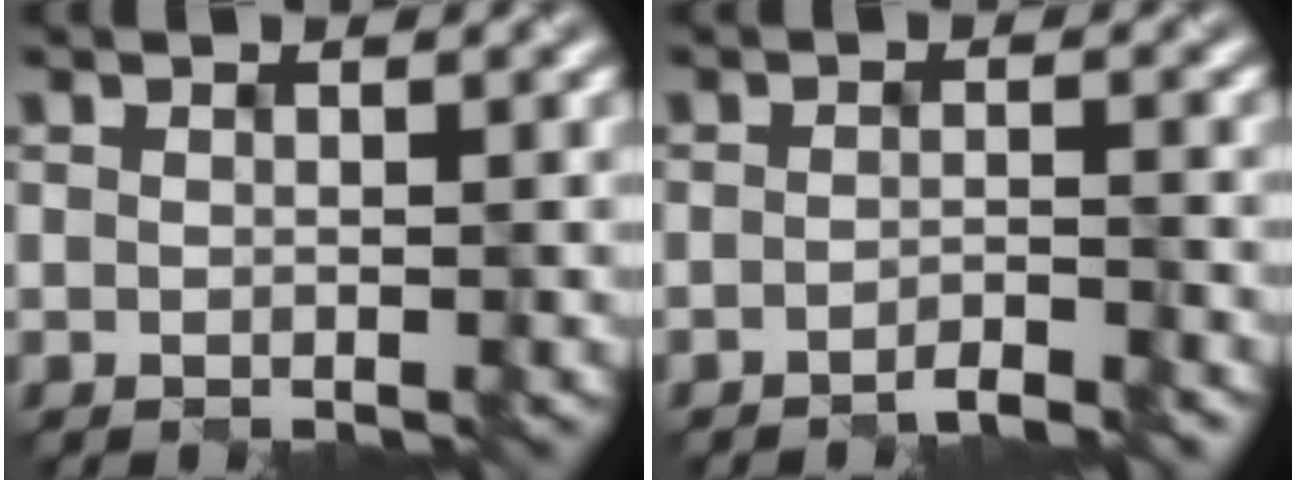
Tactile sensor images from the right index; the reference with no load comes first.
{"total": 2.0, "force": [-1.9, 0.1, 0.7], "torque": [-0.005, 0.000, -0.041]}